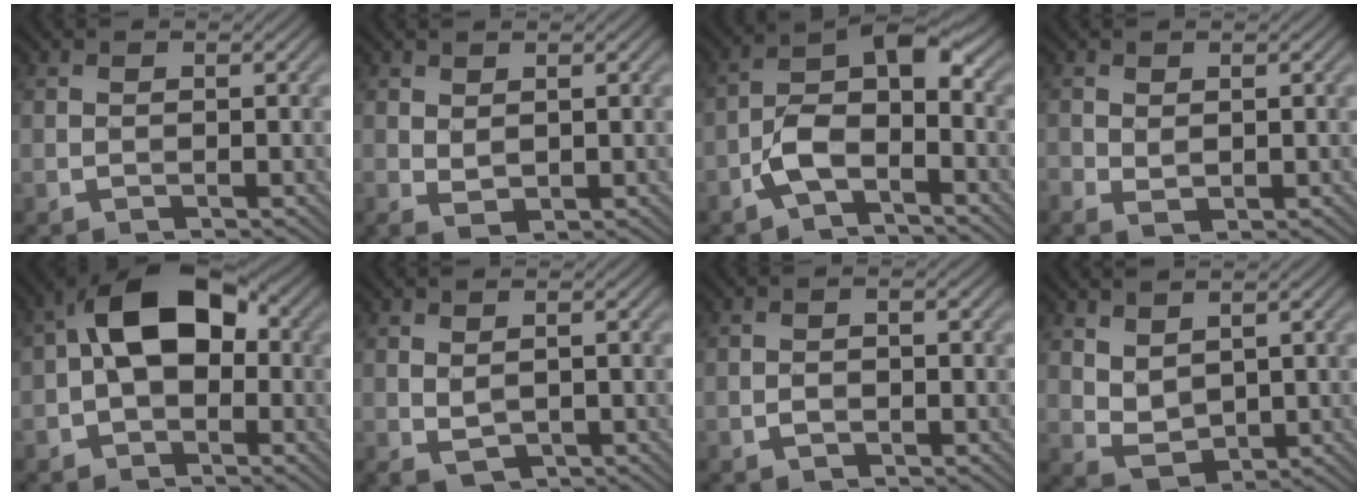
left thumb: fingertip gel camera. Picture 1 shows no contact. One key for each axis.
{"total": 1.6, "fx": 0.7, "fy": 0.8, "fz": 1.3, "tx": -0.029, "ty": -0.005, "tz": 0.018}
{"total": 6.7, "fx": -3.1, "fy": 2.9, "fz": 5.2, "tx": -0.096, "ty": 0.010, "tz": -0.068}
{"total": 1.8, "fx": -0.1, "fy": 1.0, "fz": 1.5, "tx": -0.039, "ty": -0.006, "tz": 0.002}
{"total": 9.9, "fx": 0.0, "fy": 6.2, "fz": 7.7, "tx": -0.133, "ty": 0.023, "tz": -0.018}
{"total": 1.5, "fx": 0.3, "fy": 0.7, "fz": 1.3, "tx": -0.030, "ty": -0.003, "tz": 0.012}
{"total": 1.1, "fx": -0.6, "fy": 0.4, "fz": 0.8, "tx": -0.016, "ty": 0.002, "tz": -0.013}
{"total": 3.9, "fx": 2.0, "fy": 2.2, "fz": 2.5, "tx": -0.064, "ty": -0.006, "tz": 0.048}